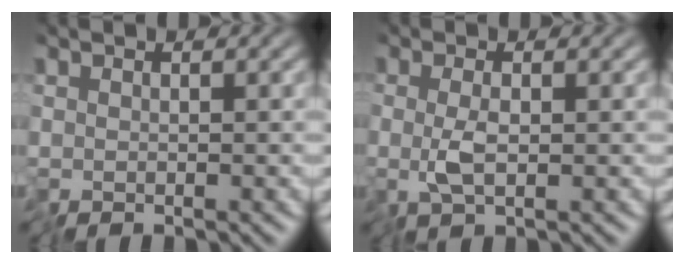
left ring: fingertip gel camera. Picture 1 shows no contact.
{"total": 1.9, "force": [-0.5, 0.2, 1.8], "torque": [-0.036, -0.002, -0.008]}